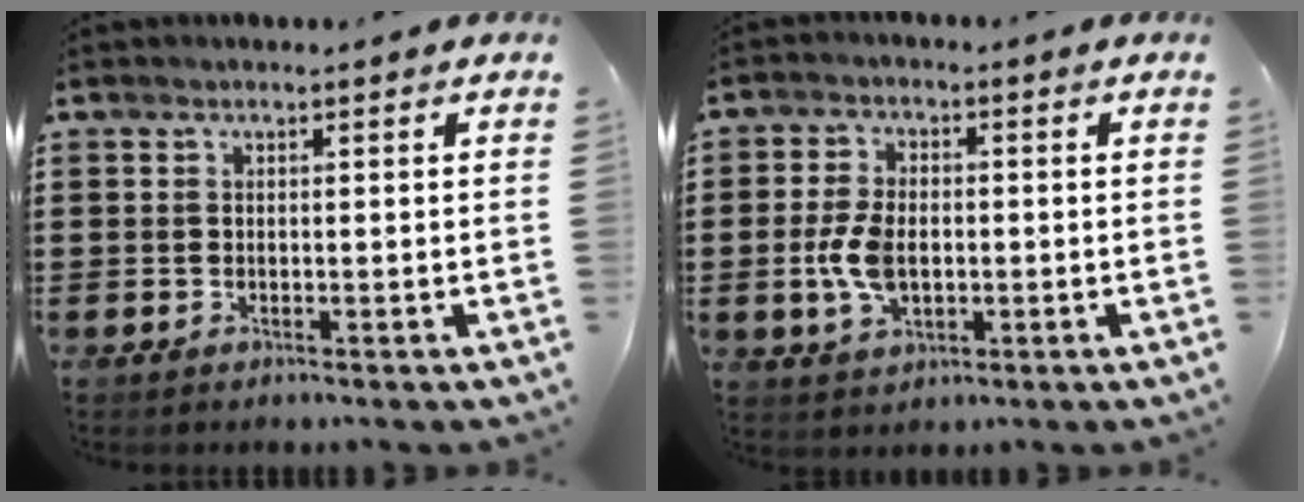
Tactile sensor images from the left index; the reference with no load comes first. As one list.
[{"total": 6.6, "force": [-0.7, 4.0, 5.3], "torque": [-0.129, -0.001, -0.019]}]